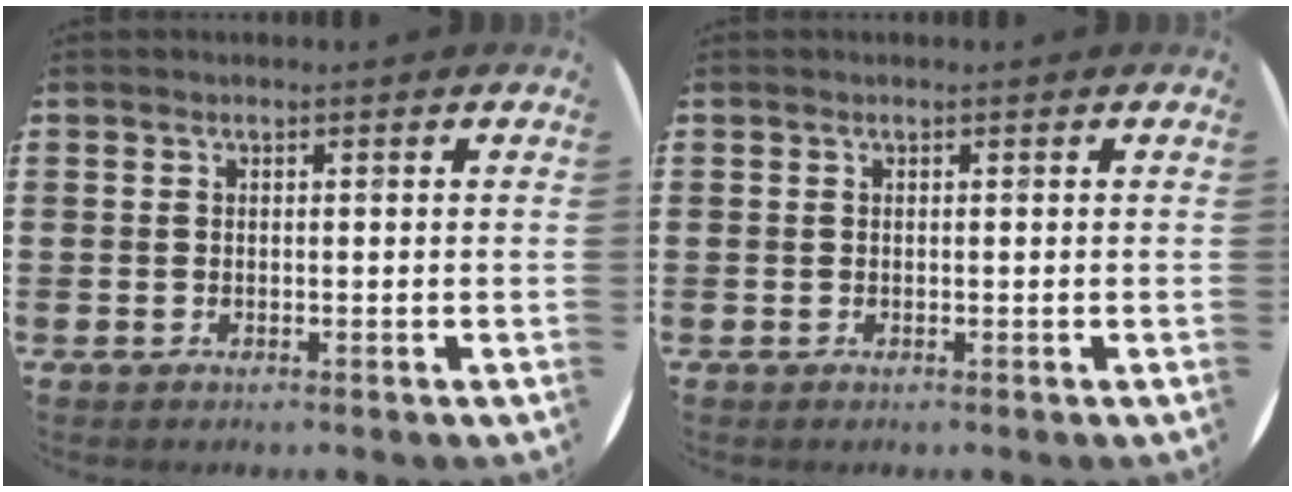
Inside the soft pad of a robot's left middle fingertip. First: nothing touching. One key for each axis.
{"total": 0.0}